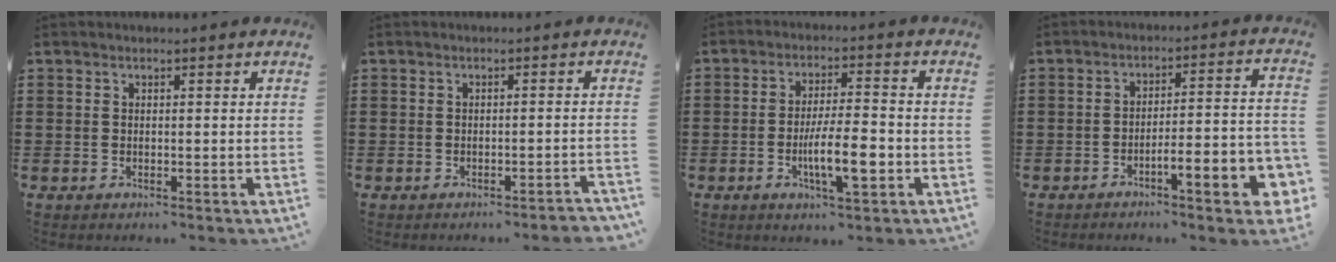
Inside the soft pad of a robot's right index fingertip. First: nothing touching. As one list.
[{"total": 1.2, "force": [-1.0, -0.1, 0.6], "torque": [-0.012, -0.003, -0.018]}, {"total": 8.3, "force": [-2.4, 1.9, 7.7], "torque": [-0.145, -0.007, -0.044]}, {"total": 7.0, "force": [-4.1, 0.9, 5.6], "torque": [-0.090, -0.010, -0.073]}]